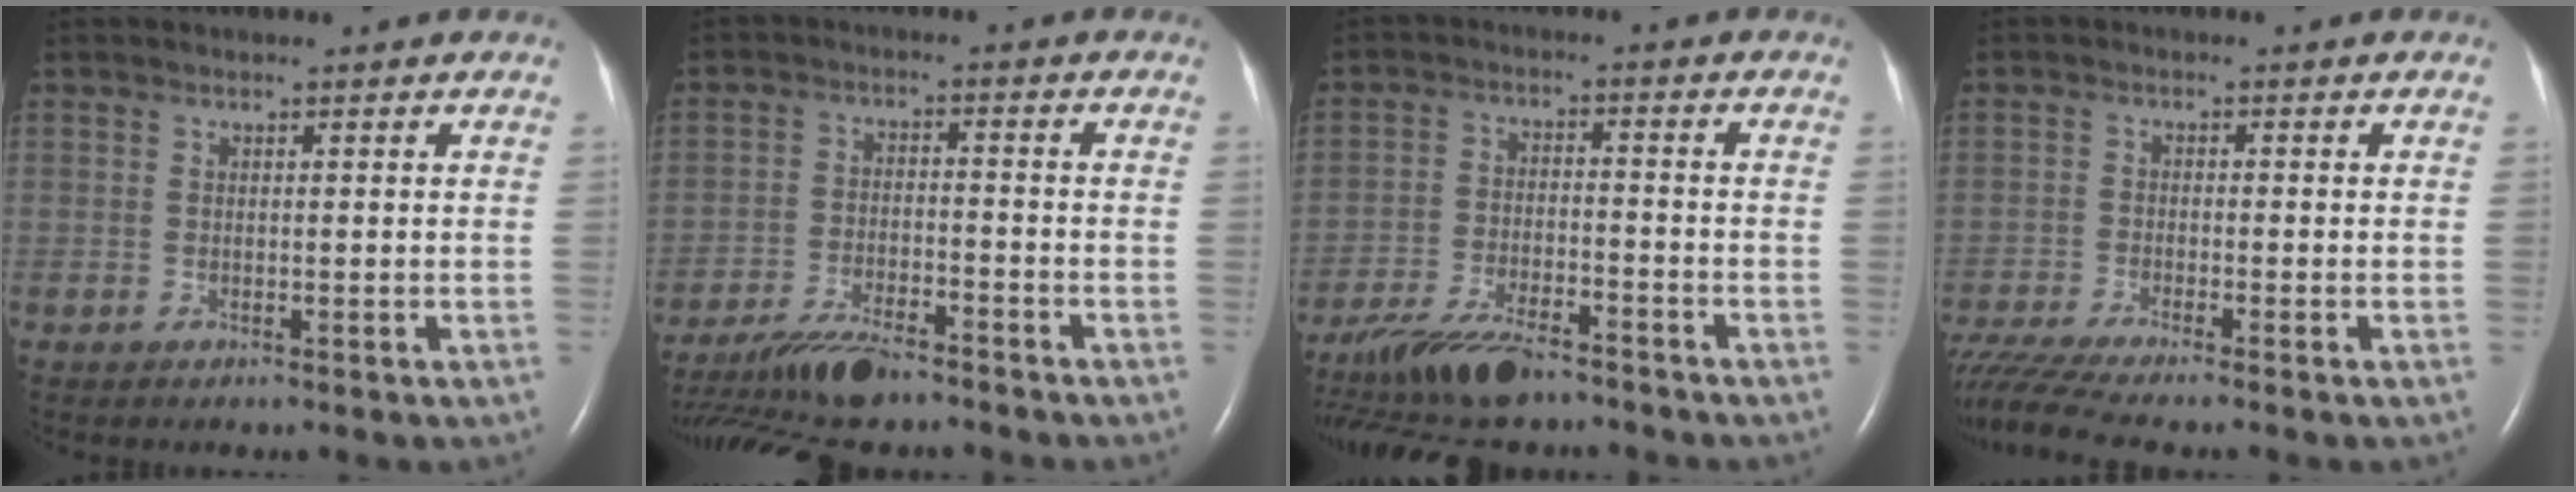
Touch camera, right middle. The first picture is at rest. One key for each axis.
{"total": 11.6, "fx": -9.9, "fy": 2.4, "fz": 5.7, "tx": -0.104, "ty": -0.017, "tz": -0.167}
{"total": 13.3, "fx": -11.0, "fy": 3.2, "fz": 6.8, "tx": -0.134, "ty": -0.018, "tz": -0.188}
{"total": 8.1, "fx": -7.2, "fy": -0.9, "fz": 3.6, "tx": -0.070, "ty": -0.020, "tz": -0.128}